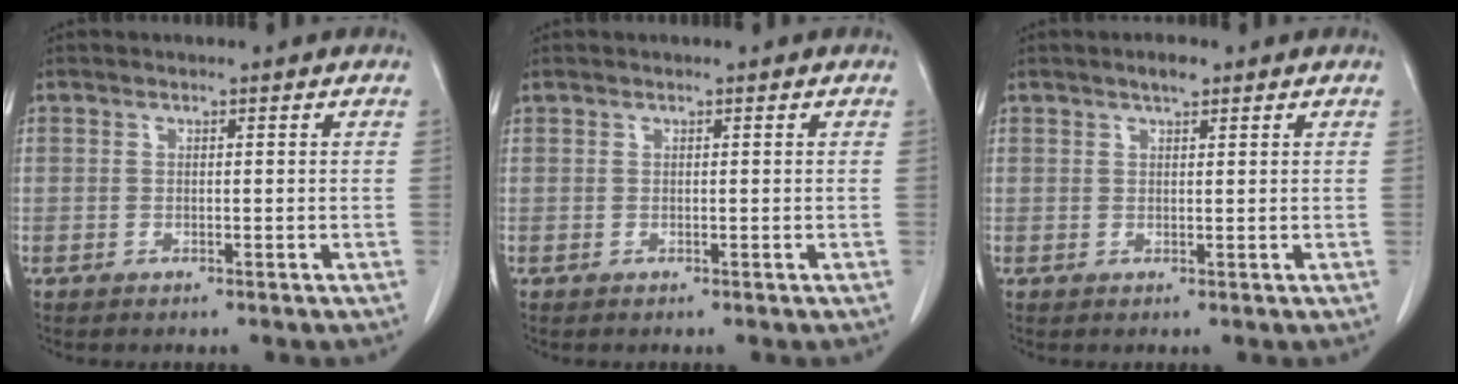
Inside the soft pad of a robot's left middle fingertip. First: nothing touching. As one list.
[{"total": 0.0}, {"total": 1.9, "force": [1.5, 0.4, 1.2], "torque": [-0.025, 0.002, 0.024]}]